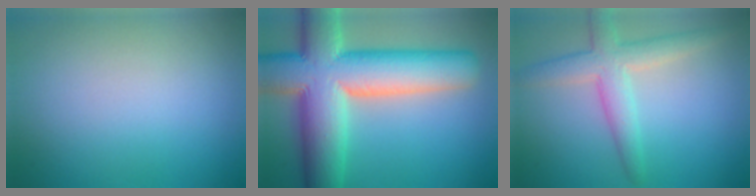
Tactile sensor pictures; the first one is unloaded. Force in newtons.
{"total": 14.1, "press": 14.1, "slide": 0.8}
{"total": 4.2, "press": 4.2, "slide": 0.2}